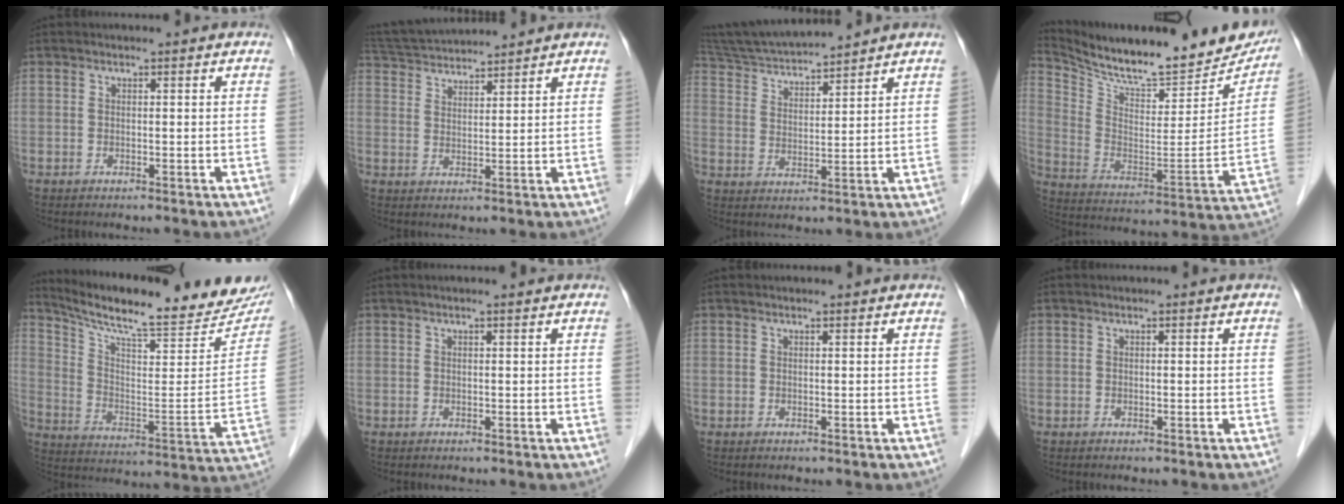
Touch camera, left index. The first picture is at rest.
{"total": 9.2, "force": [8.8, 0.4, 2.5], "torque": [-0.056, 0.032, 0.154]}
{"total": 11.8, "force": [11.1, 0.0, 4.1], "torque": [-0.082, 0.017, 0.202]}
{"total": 25.0, "force": [22.2, 5.4, 10.2], "torque": [-0.169, -0.049, 0.320]}
{"total": 24.6, "force": [21.9, 3.1, 10.6], "torque": [-0.174, -0.059, 0.305]}
{"total": 0.7, "force": [0.6, 0.0, 0.5], "torque": [-0.011, 0.006, 0.010]}
{"total": 0.6, "force": [0.6, 0.0, 0.1], "torque": [-0.005, 0.005, 0.008]}
{"total": 0.0}